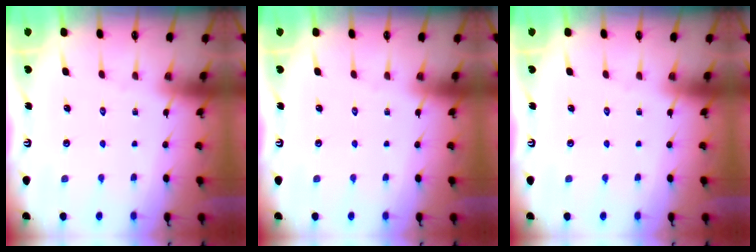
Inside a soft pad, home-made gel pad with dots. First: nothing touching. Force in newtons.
{"total": 0.0}
{"total": 0.0}